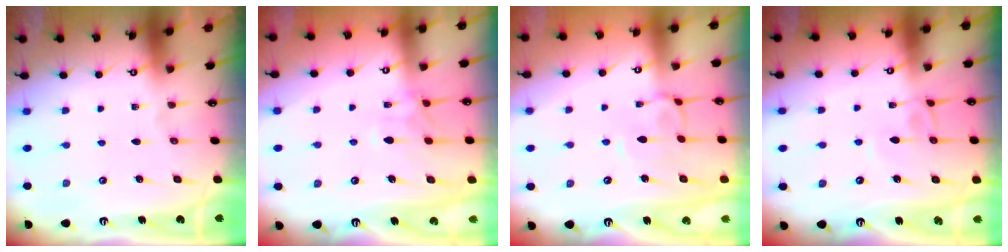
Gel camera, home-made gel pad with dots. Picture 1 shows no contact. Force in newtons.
{"total": 1.1, "press": 0.3, "slide": 1.1}
{"total": 2.4, "press": 2.4, "slide": 0.6}
{"total": 3.9, "press": 3.9, "slide": 0.3}